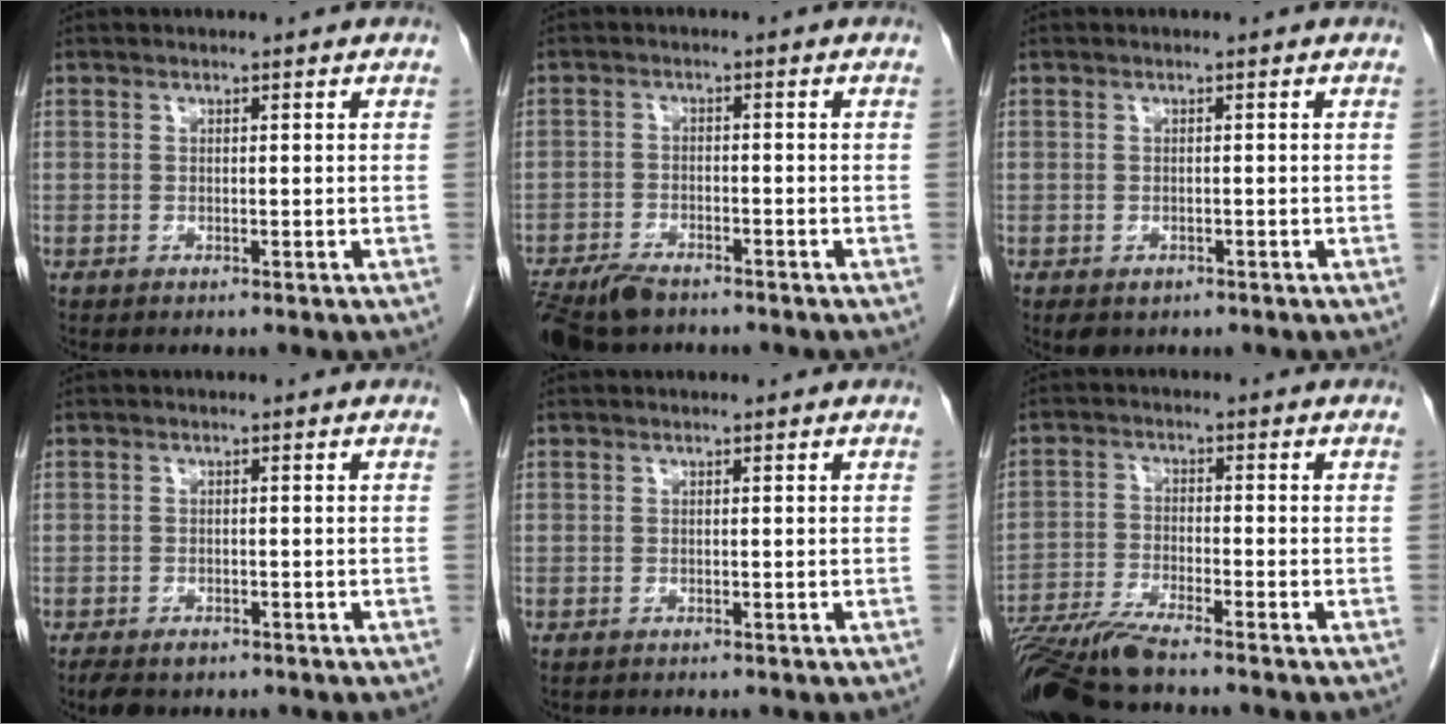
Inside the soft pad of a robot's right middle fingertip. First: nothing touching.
{"total": 7.5, "force": [-6.0, 2.7, 3.5], "torque": [-0.060, -0.012, -0.105]}
{"total": 2.6, "force": [-1.6, 1.7, 1.1], "torque": [-0.016, -0.003, -0.016]}
{"total": 3.6, "force": [-2.6, 1.7, 1.8], "torque": [-0.032, -0.006, -0.037]}
{"total": 0.0}
{"total": 9.6, "force": [-8.5, -0.5, 4.5], "torque": [-0.074, -0.024, -0.151]}